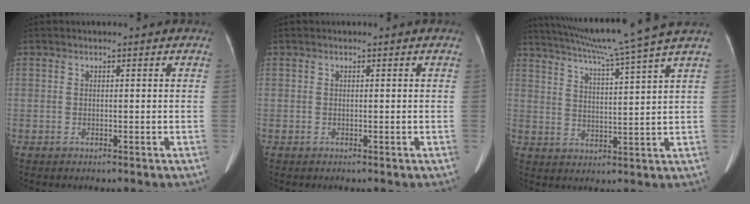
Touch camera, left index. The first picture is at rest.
{"total": 0.0}
{"total": 14.0, "force": [11.8, -3.0, 7.0], "torque": [-0.124, -0.016, 0.173]}